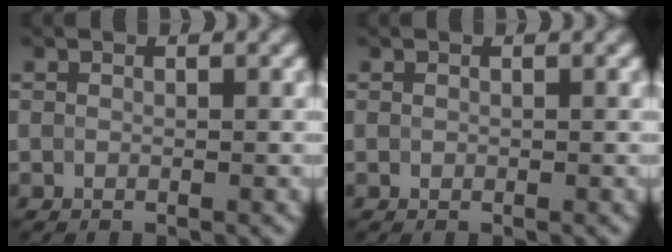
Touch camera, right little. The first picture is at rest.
{"total": 0.0}